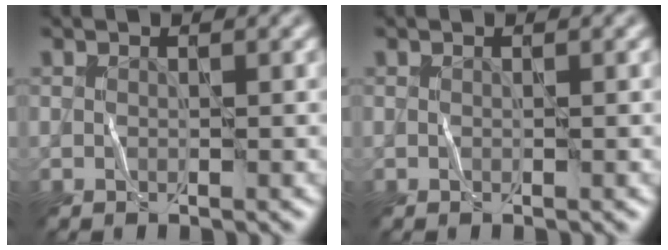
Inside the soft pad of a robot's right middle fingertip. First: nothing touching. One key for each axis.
{"total": 0.0}